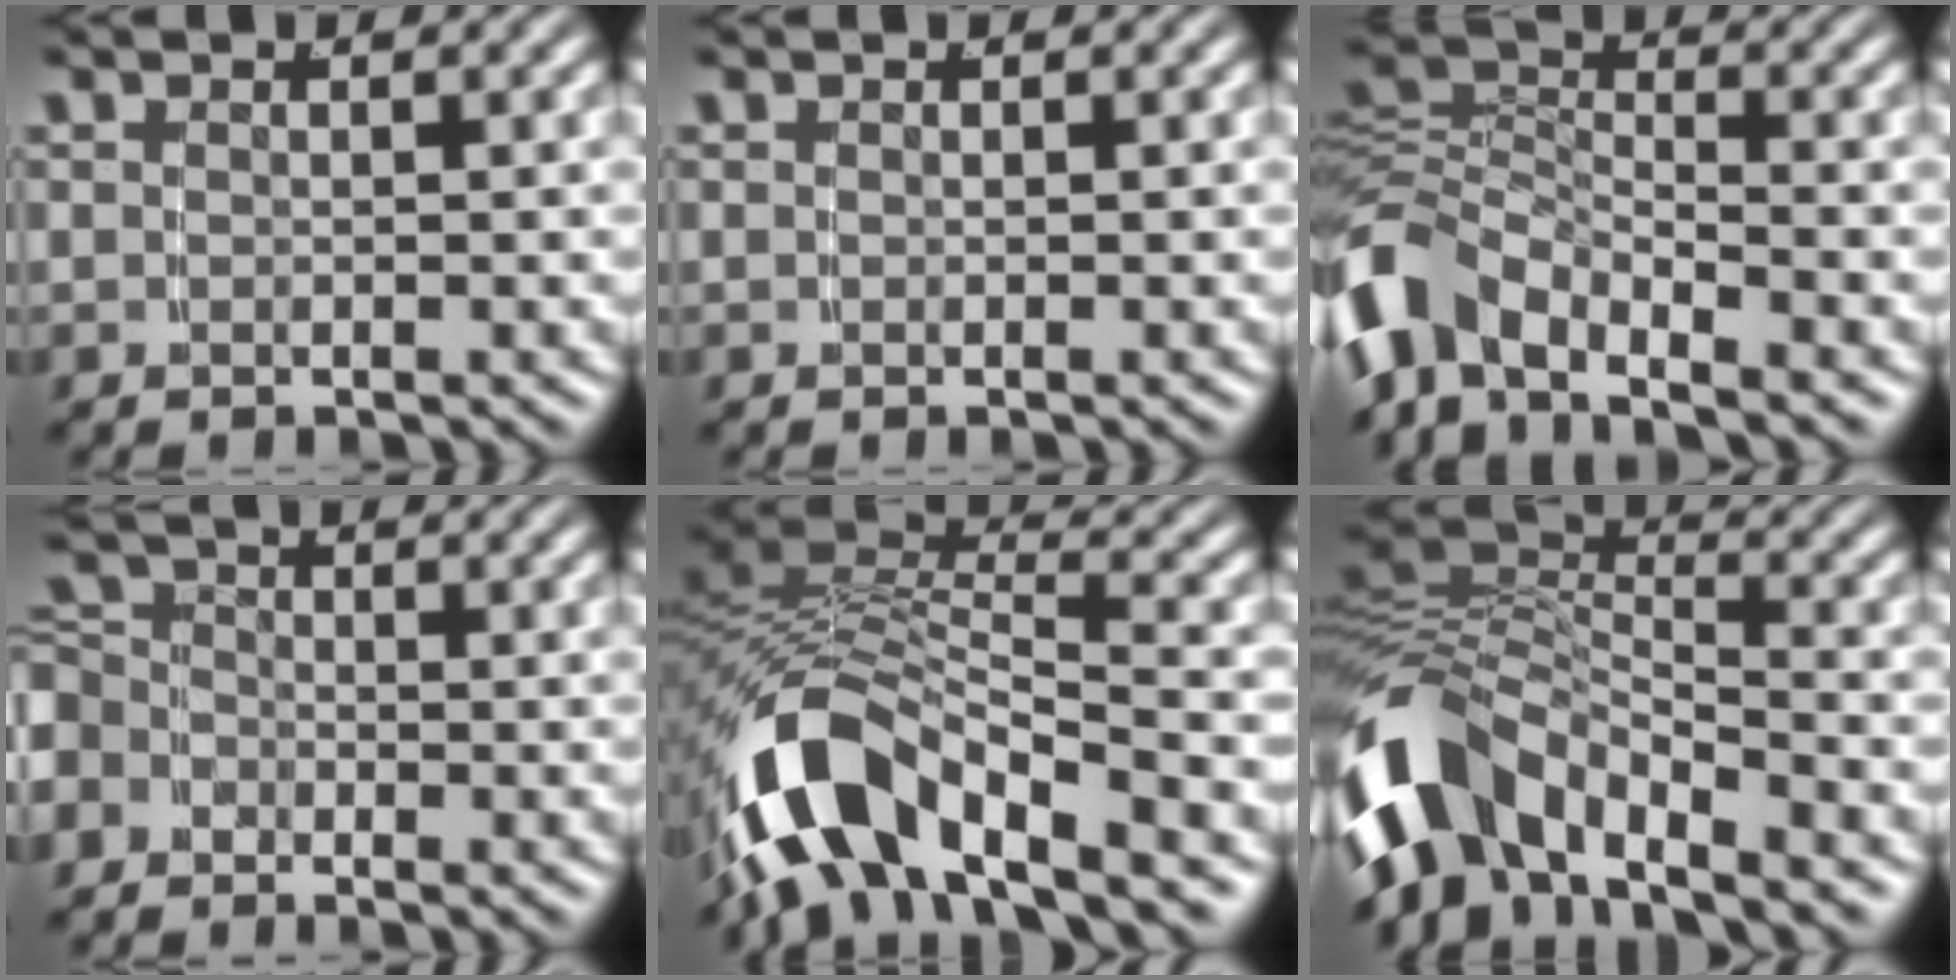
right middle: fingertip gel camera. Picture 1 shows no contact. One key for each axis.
{"total": 0.0}
{"total": 7.8, "fx": -3.8, "fy": 5.5, "fz": 4.1, "tx": -0.121, "ty": -0.026, "tz": -0.060}
{"total": 3.8, "fx": -1.6, "fy": 3.2, "fz": 1.0, "tx": -0.024, "ty": -0.016, "tz": -0.029}
{"total": 11.1, "fx": -4.3, "fy": 6.3, "fz": 8.0, "tx": -0.171, "ty": -0.025, "tz": -0.064}
{"total": 10.6, "fx": -3.8, "fy": 7.0, "fz": 7.1, "tx": -0.162, "ty": -0.034, "tz": -0.057}